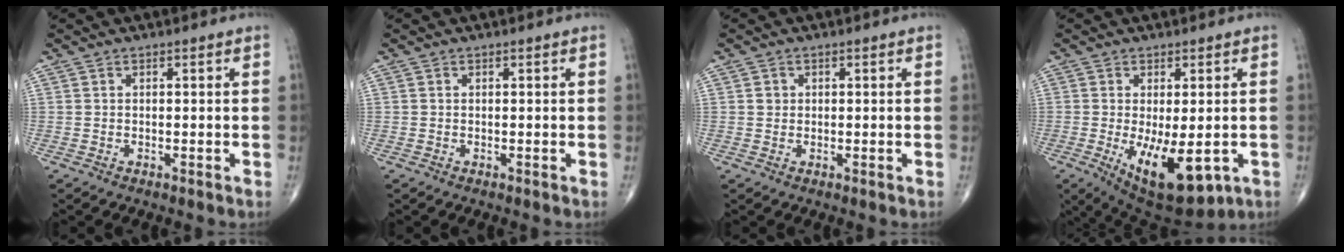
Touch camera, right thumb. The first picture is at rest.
{"total": 0.0}
{"total": 1.3, "force": [0.2, 1.2, 0.3], "torque": [0.000, 0.001, 0.003]}
{"total": 13.2, "force": [-3.8, 5.6, 11.3], "torque": [-0.171, -0.021, -0.036]}